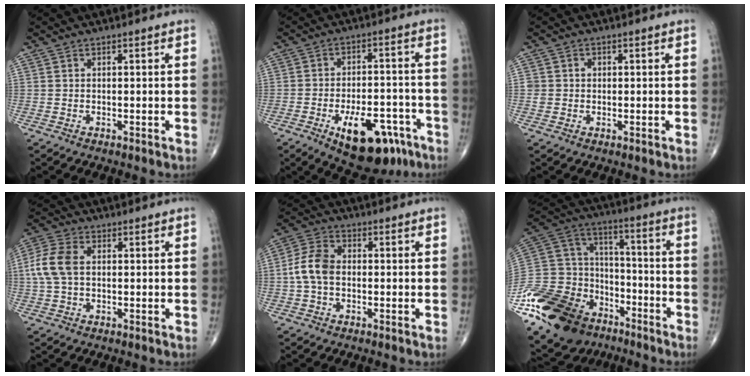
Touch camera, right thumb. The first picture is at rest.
{"total": 15.5, "force": [-8.0, 7.4, 11.0], "torque": [-0.134, 0.038, -0.107]}
{"total": 1.9, "force": [0.1, 1.9, 0.4], "torque": [0.003, 0.004, 0.003]}
{"total": 7.5, "force": [0.7, 4.7, 5.8], "torque": [-0.141, 0.016, 0.010]}
{"total": 7.1, "force": [-0.5, 4.8, 5.2], "torque": [-0.109, 0.021, -0.018]}
{"total": 29.9, "force": [-17.4, 18.8, 15.4], "torque": [-0.371, 0.052, -0.306]}